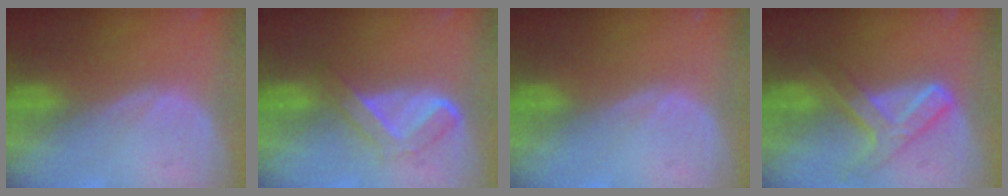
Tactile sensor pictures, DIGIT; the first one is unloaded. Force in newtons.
{"total": 5.5, "press": 4.6, "slide": 3.1}
{"total": 0.0}
{"total": 7.2, "press": 6.1, "slide": 3.8}